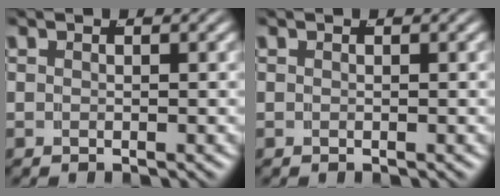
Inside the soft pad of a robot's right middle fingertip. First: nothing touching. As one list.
[{"total": 0.0}]